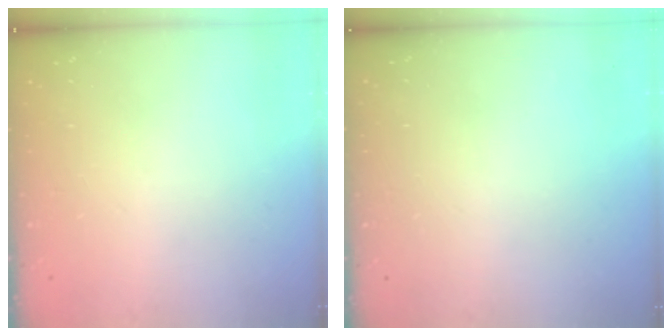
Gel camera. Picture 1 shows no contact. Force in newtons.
{"total": 0.0}